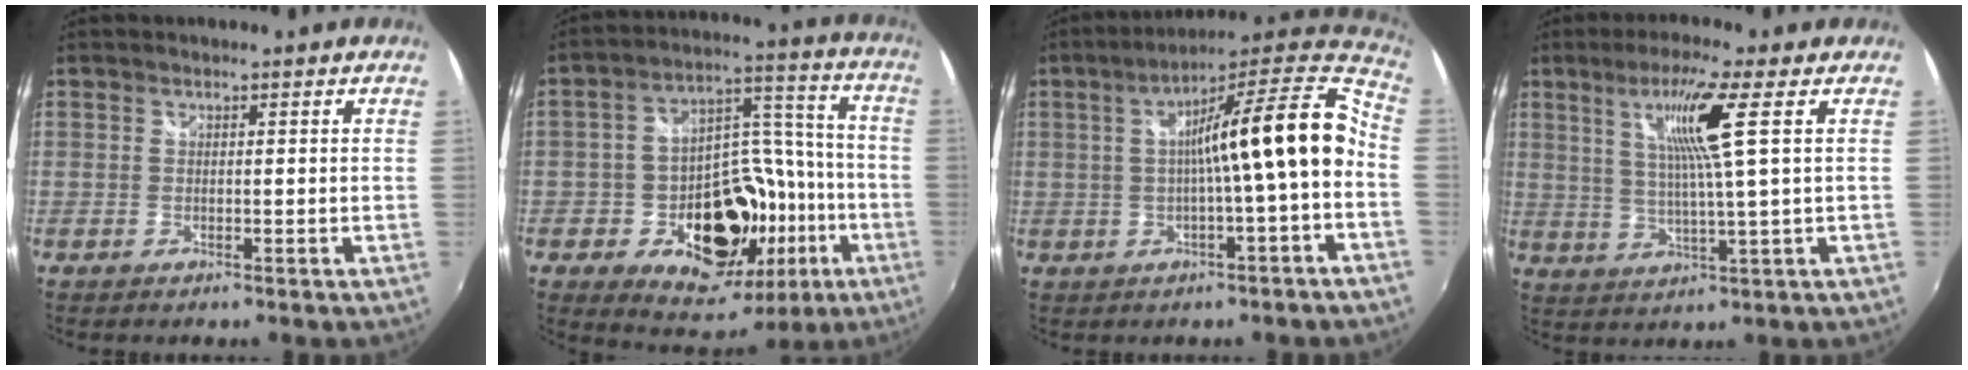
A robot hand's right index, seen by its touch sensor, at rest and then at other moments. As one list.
[{"total": 21.7, "force": [-7.5, 15.0, 13.8], "torque": [-0.260, 0.038, -0.090]}, {"total": 17.2, "force": [-1.1, 2.0, 17.1], "torque": [-0.243, 0.031, -0.014]}, {"total": 9.4, "force": [3.5, -0.9, 8.7], "torque": [-0.152, -0.002, 0.067]}]